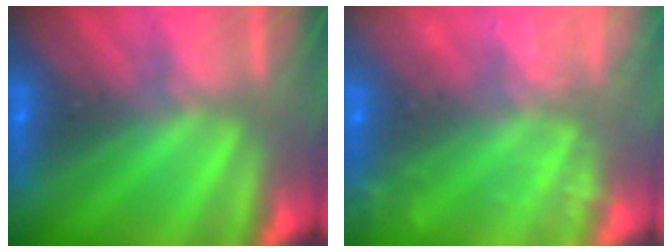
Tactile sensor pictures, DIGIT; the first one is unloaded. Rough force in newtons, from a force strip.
{"total": 6.7}